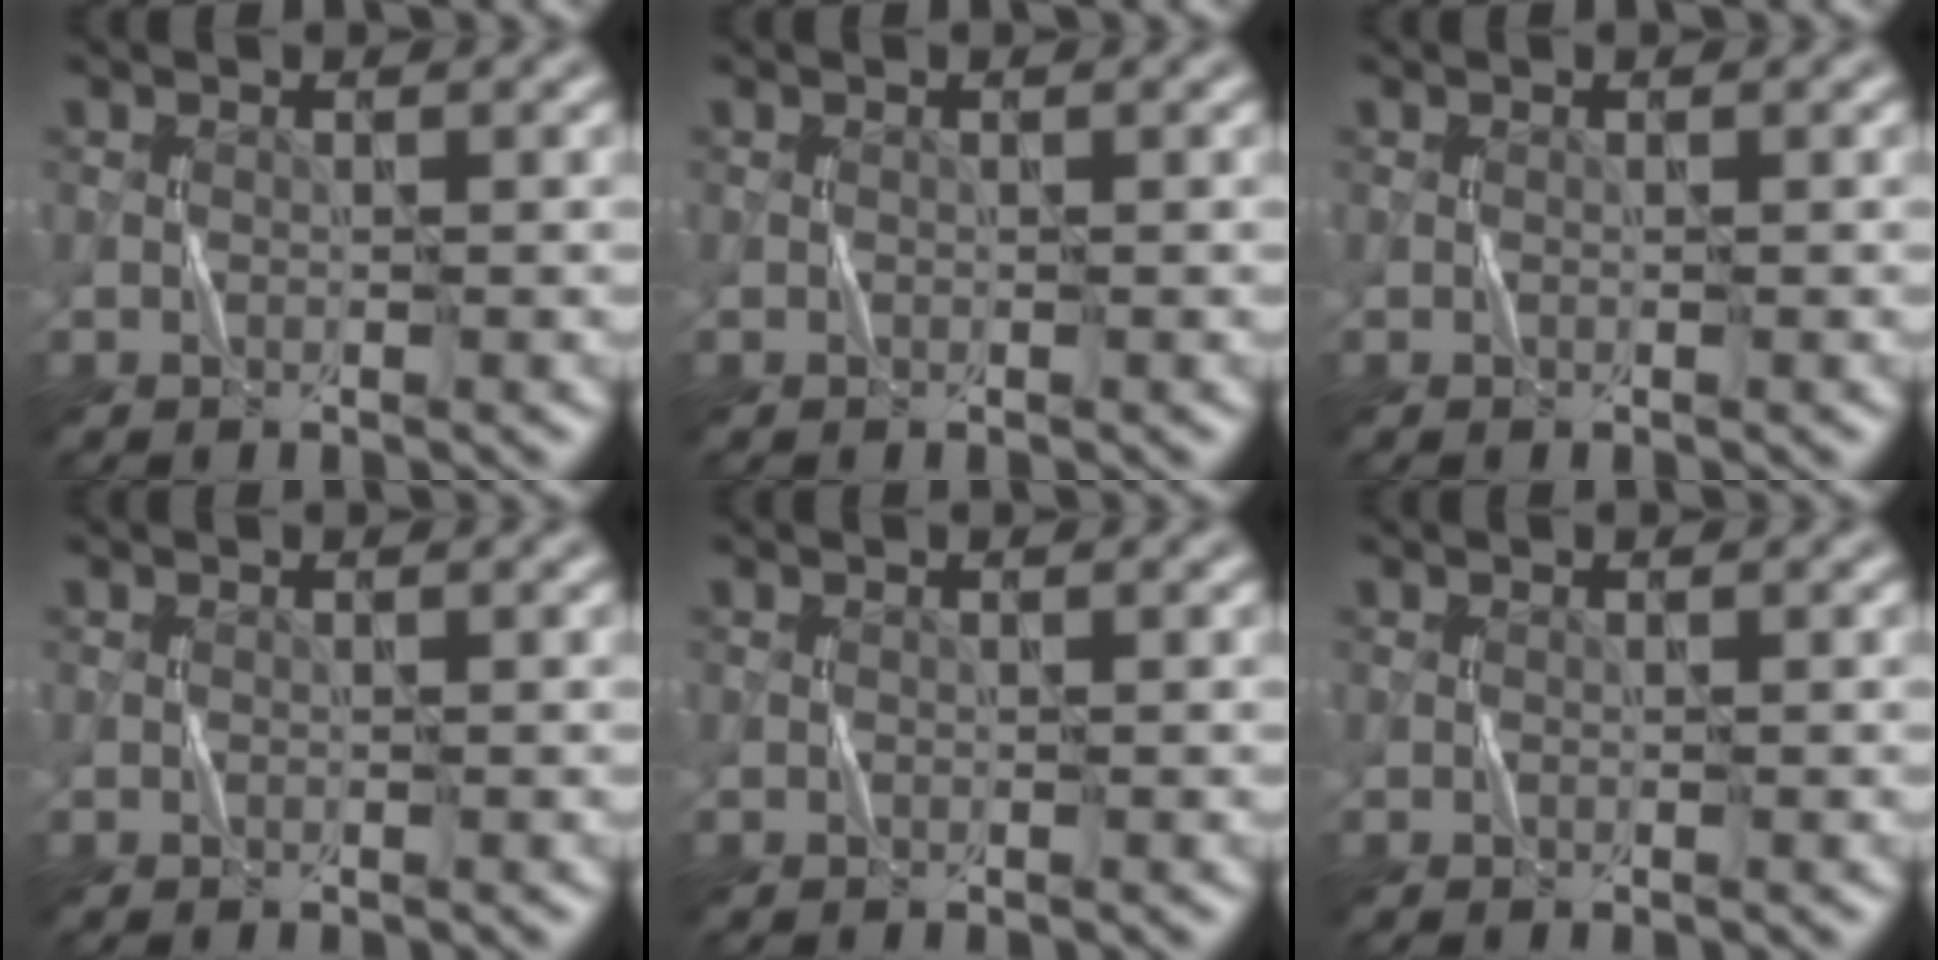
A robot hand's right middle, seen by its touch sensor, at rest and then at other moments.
{"total": 0.0}
{"total": 0.0}
{"total": 0.0}
{"total": 0.0}
{"total": 0.0}